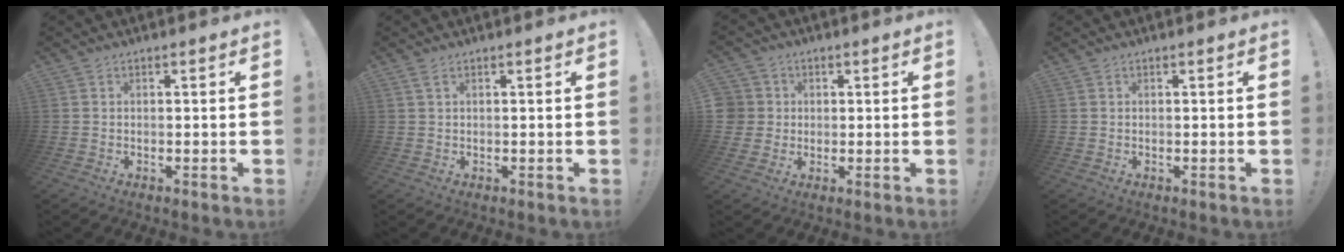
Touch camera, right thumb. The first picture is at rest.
{"total": 1.2, "force": [0.7, 0.2, 1.0], "torque": [-0.019, -0.001, 0.012]}
{"total": 5.6, "force": [0.8, 5.5, 0.9], "torque": [-0.014, -0.005, 0.016]}
{"total": 0.0}